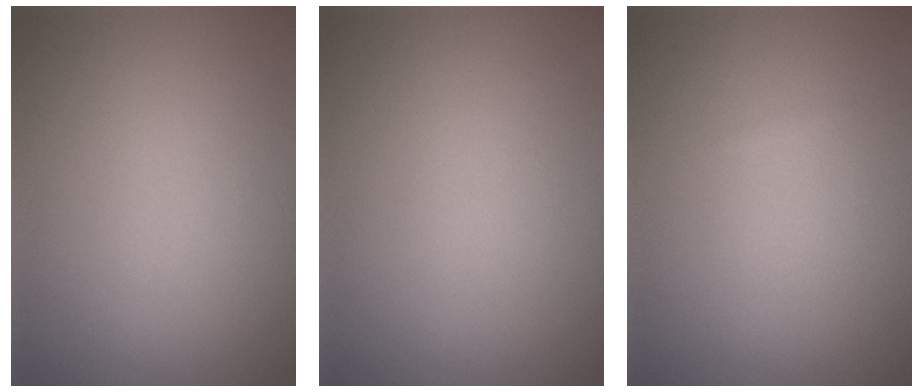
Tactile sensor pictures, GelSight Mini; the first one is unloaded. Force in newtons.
{"total": 0.0}
{"total": 0.0}